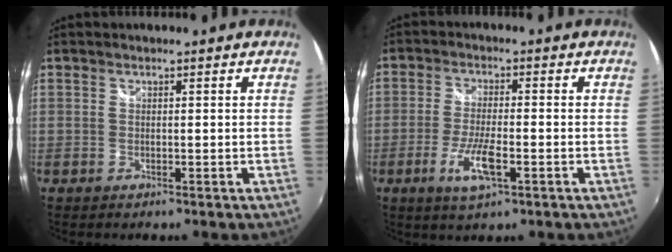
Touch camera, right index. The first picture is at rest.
{"total": 7.4, "force": [-3.1, 1.8, 6.4], "torque": [-0.136, -0.012, -0.058]}